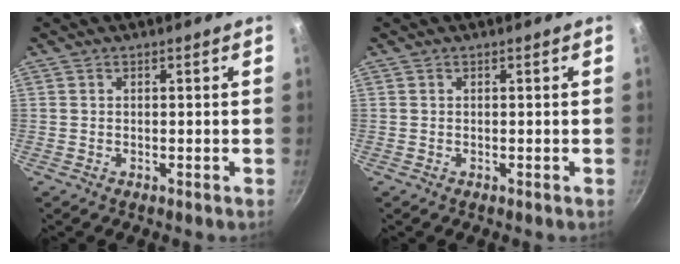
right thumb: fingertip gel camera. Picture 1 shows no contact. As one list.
[{"total": 0.0}]